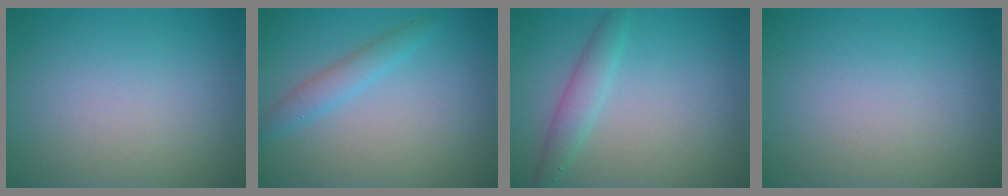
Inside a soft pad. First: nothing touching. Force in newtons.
{"total": 2.0, "press": 2.0, "slide": 0.1}
{"total": 2.3, "press": 2.3, "slide": 0.1}
{"total": 0.0}